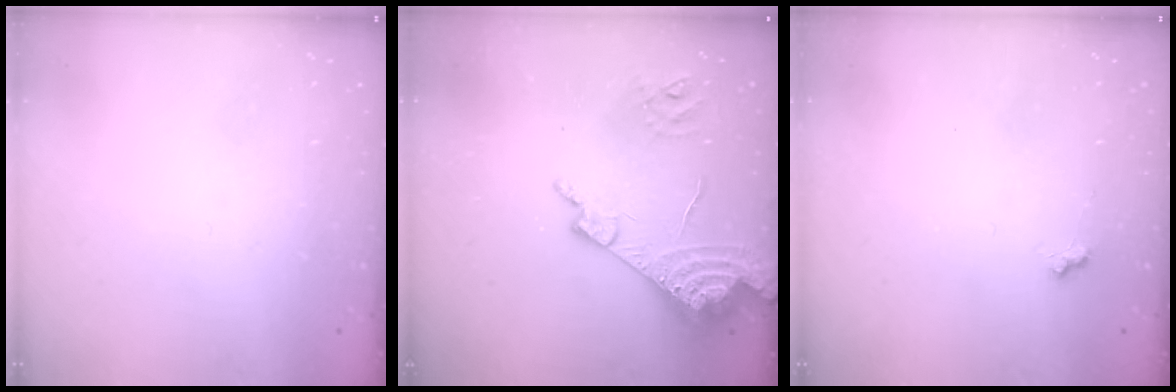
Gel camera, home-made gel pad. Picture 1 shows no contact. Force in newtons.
{"total": 13.6, "press": 13.6, "slide": 1.5}
{"total": 4.4, "press": 4.3, "slide": 0.8}